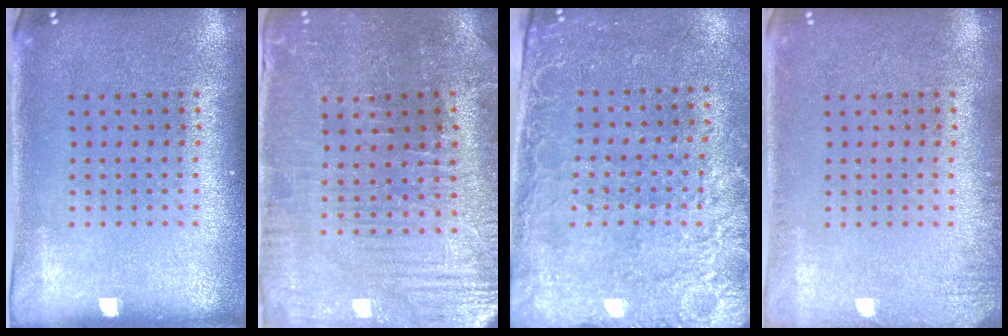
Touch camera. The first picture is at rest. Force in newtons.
{"total": 1.8, "press": 1.8, "slide": 0.3}
{"total": 2.6, "press": 2.2, "slide": 1.2}
{"total": 1.4, "press": 1.4, "slide": 0.2}